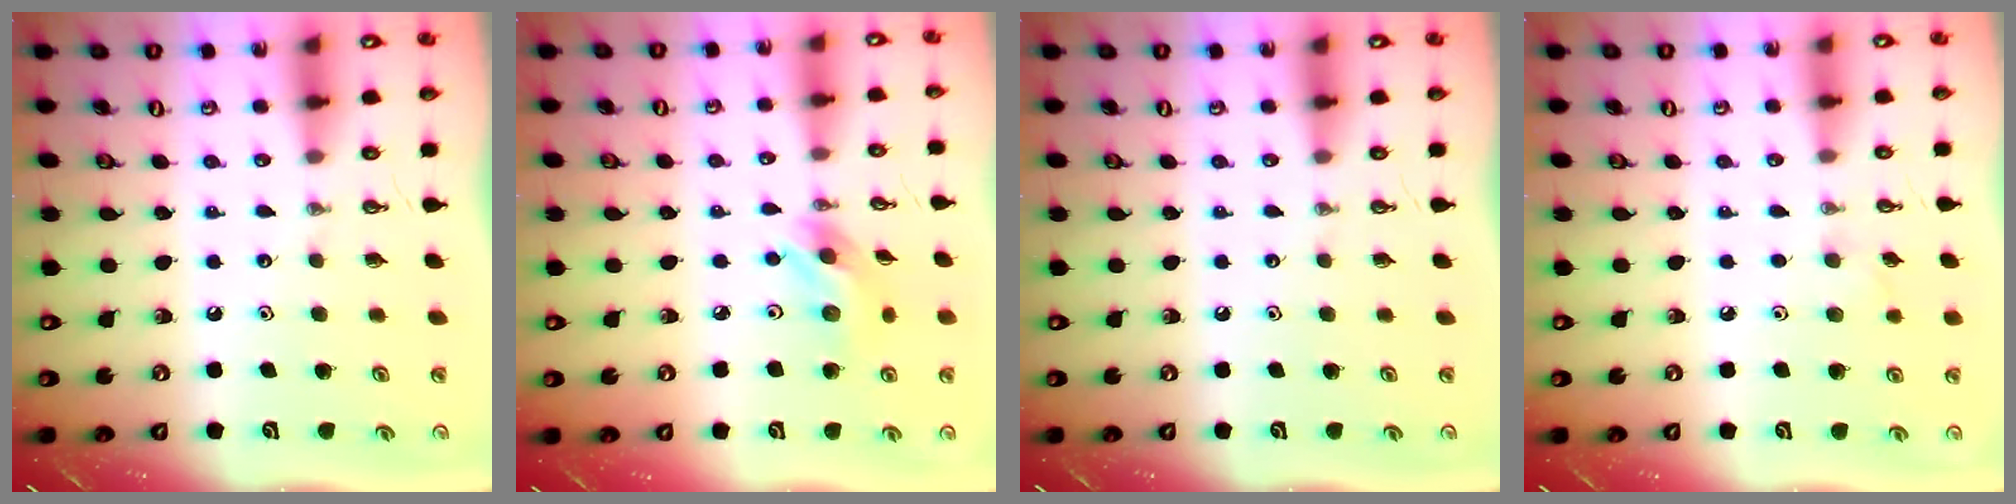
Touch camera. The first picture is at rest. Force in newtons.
{"total": 9.8, "press": 9.8, "slide": 0.8}
{"total": 0.0}
{"total": 4.9, "press": 4.3, "slide": 2.2}